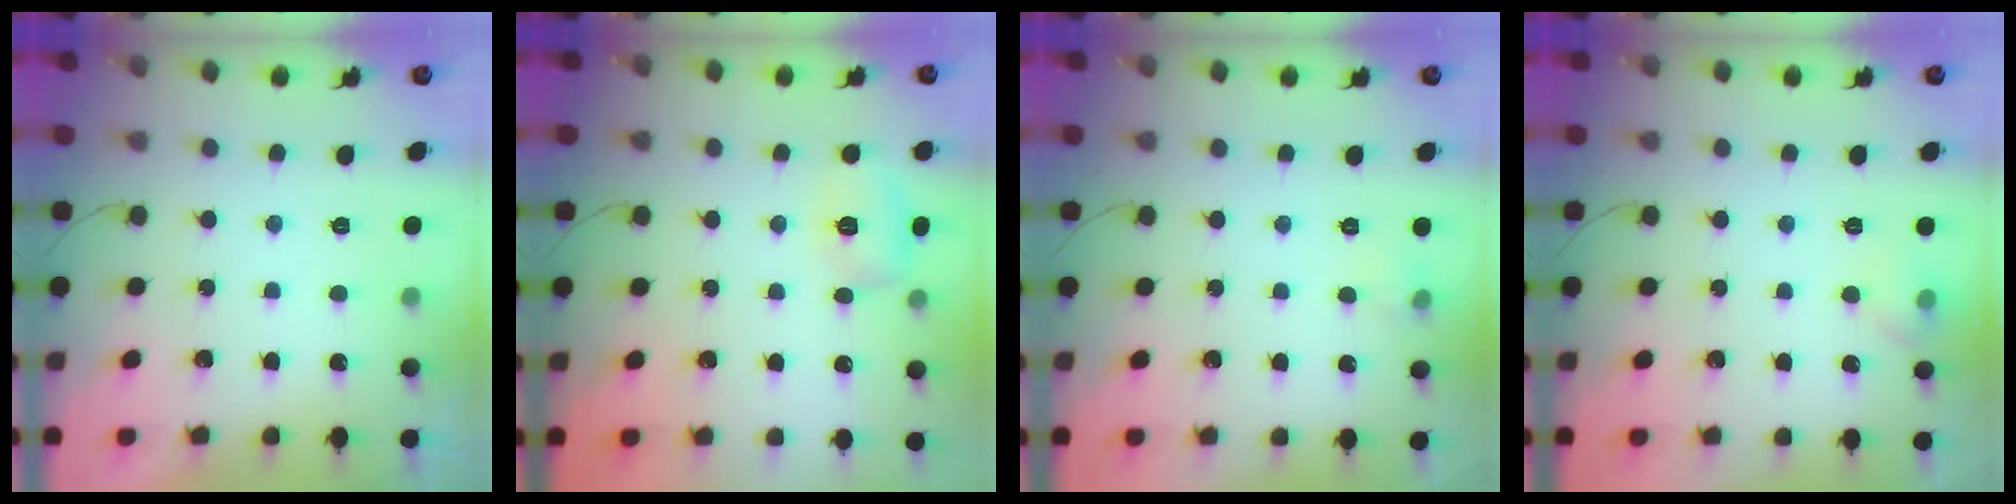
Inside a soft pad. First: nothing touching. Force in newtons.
{"total": 6.8, "press": 6.6, "slide": 1.7}
{"total": 4.0, "press": 3.7, "slide": 1.3}
{"total": 5.5, "press": 5.1, "slide": 1.9}